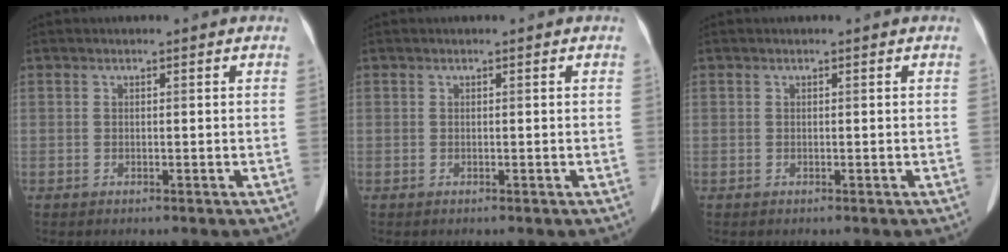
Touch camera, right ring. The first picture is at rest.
{"total": 0.0}
{"total": 0.0}